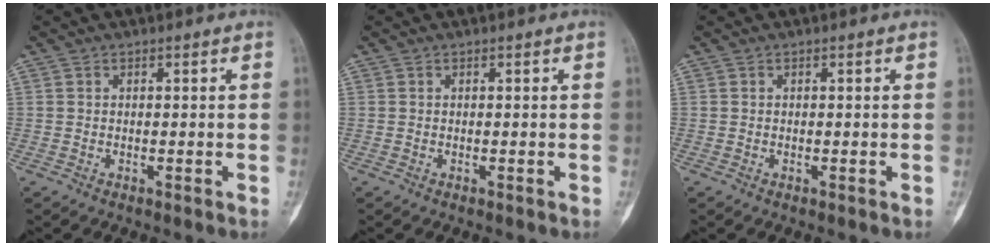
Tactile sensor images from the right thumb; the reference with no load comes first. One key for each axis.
{"total": 0.0}
{"total": 0.0}